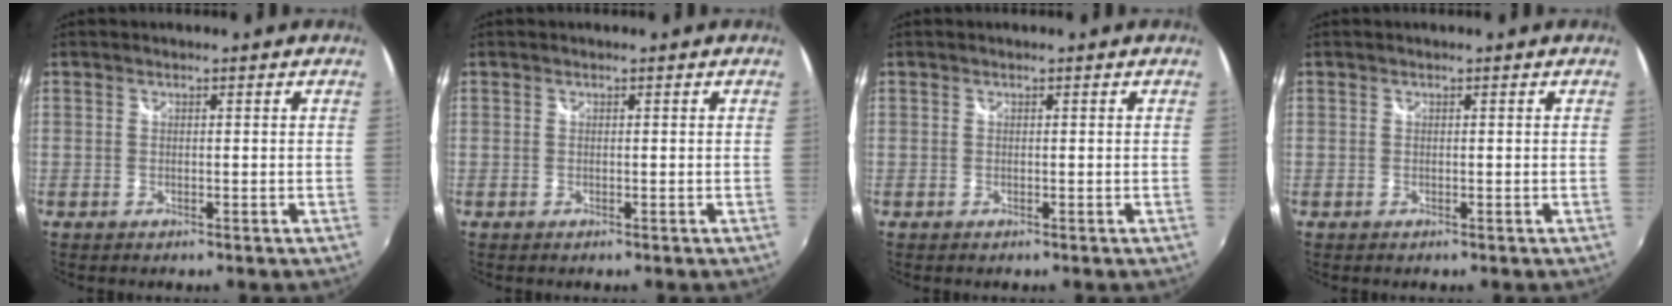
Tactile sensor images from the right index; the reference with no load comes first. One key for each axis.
{"total": 0.0}
{"total": 0.0}
{"total": 0.0}